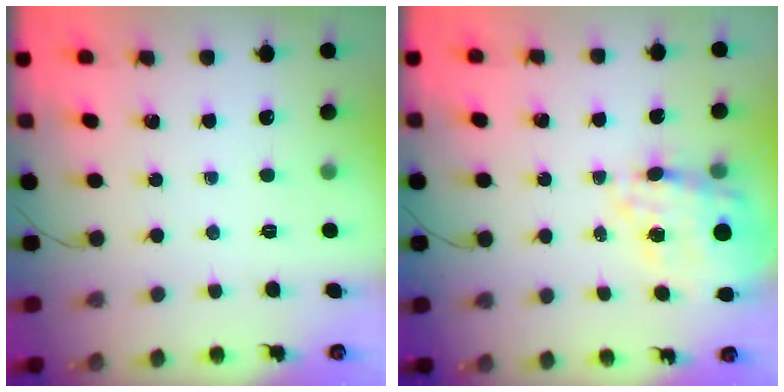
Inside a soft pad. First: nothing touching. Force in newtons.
{"total": 15.0, "press": 14.5, "slide": 3.8}